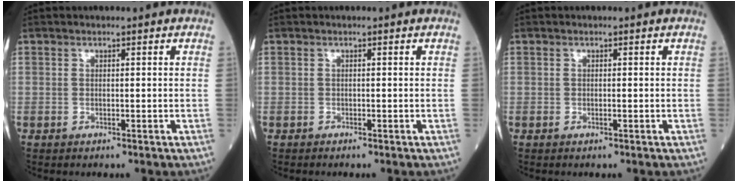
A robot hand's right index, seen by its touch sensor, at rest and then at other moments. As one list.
[{"total": 0.0}, {"total": 0.0}]